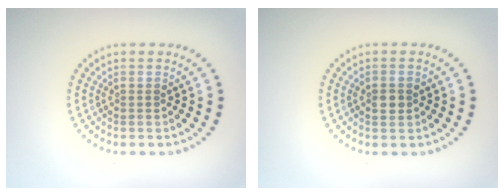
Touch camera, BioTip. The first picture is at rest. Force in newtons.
{"total": 1.9, "press": 1.9, "slide": 0.1}